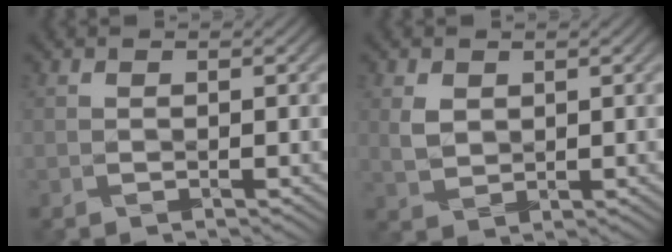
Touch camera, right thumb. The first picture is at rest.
{"total": 2.9, "force": [0.9, 2.1, 1.7], "torque": [-0.044, -0.003, 0.017]}